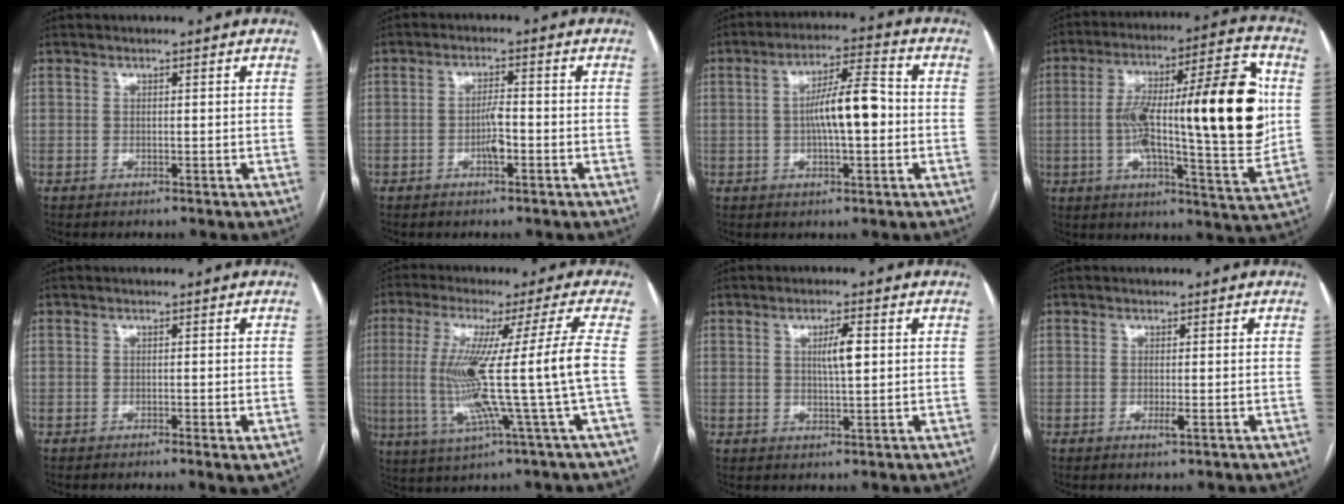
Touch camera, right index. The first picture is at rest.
{"total": 3.1, "force": [-1.3, 0.6, 2.7], "torque": [-0.049, 0.003, -0.022]}
{"total": 8.8, "force": [-0.4, 1.8, 8.6], "torque": [-0.156, 0.017, -0.010]}
{"total": 25.2, "force": [1.5, 4.4, 24.7], "torque": [-0.340, 0.034, 0.018]}
{"total": 2.1, "force": [-1.0, 0.3, 1.8], "torque": [-0.025, -0.005, -0.011]}
{"total": 14.8, "force": [-1.1, -2.6, 14.6], "torque": [-0.268, -0.007, -0.018]}
{"total": 3.7, "force": [0.8, 0.6, 3.6], "torque": [-0.062, 0.002, 0.014]}
{"total": 1.4, "force": [-0.5, 0.1, 1.3], "torque": [-0.024, -0.003, -0.007]}